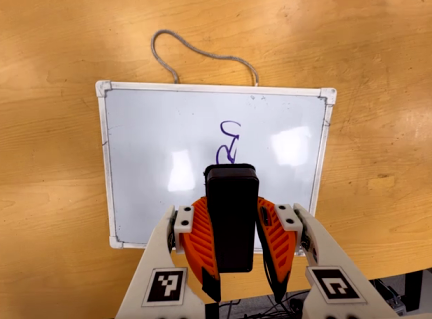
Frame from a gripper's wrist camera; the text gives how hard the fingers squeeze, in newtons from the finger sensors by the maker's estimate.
{"total": 7.9, "left": 6.4, "right": 9.3}